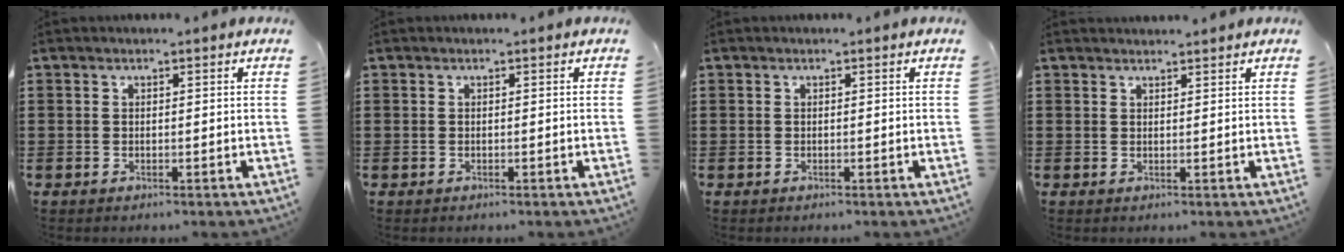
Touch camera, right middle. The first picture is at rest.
{"total": 0.0}
{"total": 0.0}
{"total": 1.2, "force": [1.2, 0.0, 0.0], "torque": [-0.002, -0.003, 0.024]}